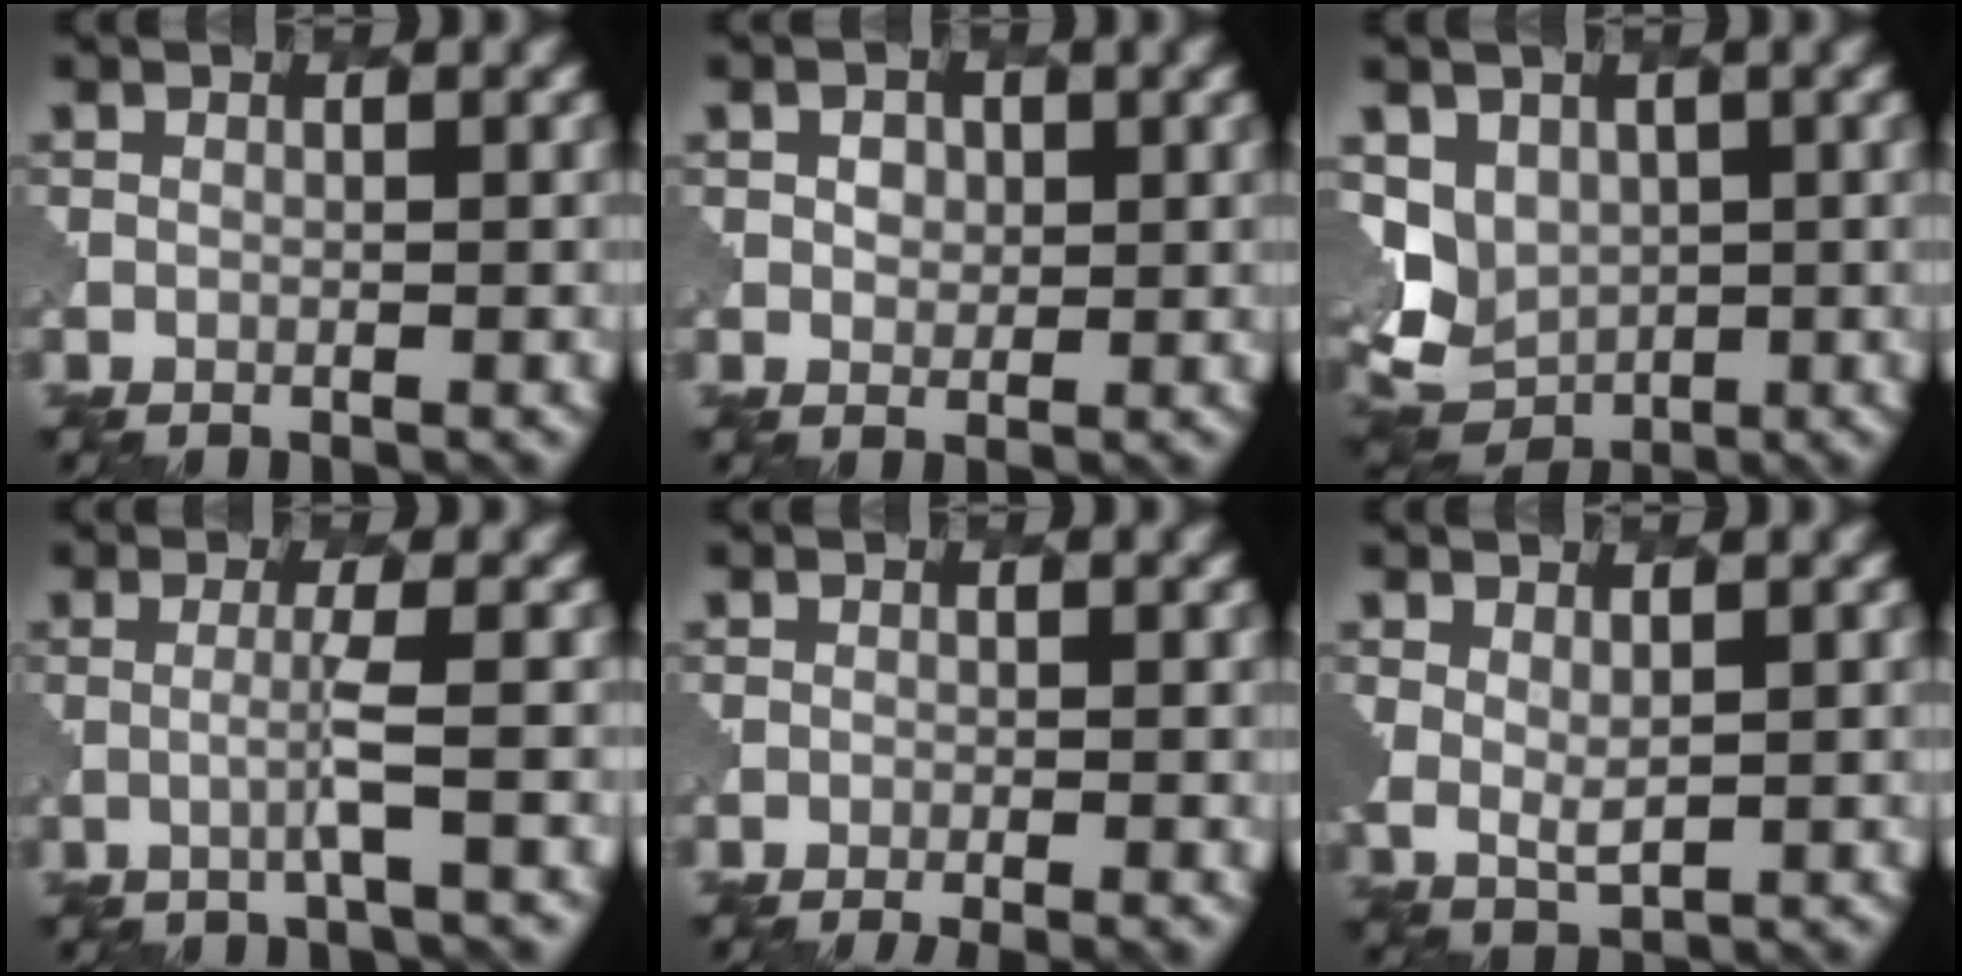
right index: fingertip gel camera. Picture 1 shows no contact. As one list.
[{"total": 1.5, "force": [0.7, 1.2, 0.4], "torque": [-0.007, -0.003, 0.012]}, {"total": 5.7, "force": [1.6, 4.7, 2.8], "torque": [-0.053, -0.008, 0.030]}, {"total": 1.7, "force": [-0.3, 0.0, 1.7], "torque": [-0.033, 0.000, -0.014]}, {"total": 2.3, "force": [-1.3, 0.7, 1.7], "torque": [-0.014, 0.003, -0.017]}, {"total": 2.2, "force": [1.1, 1.2, 1.4], "torque": [-0.032, -0.008, 0.026]}]